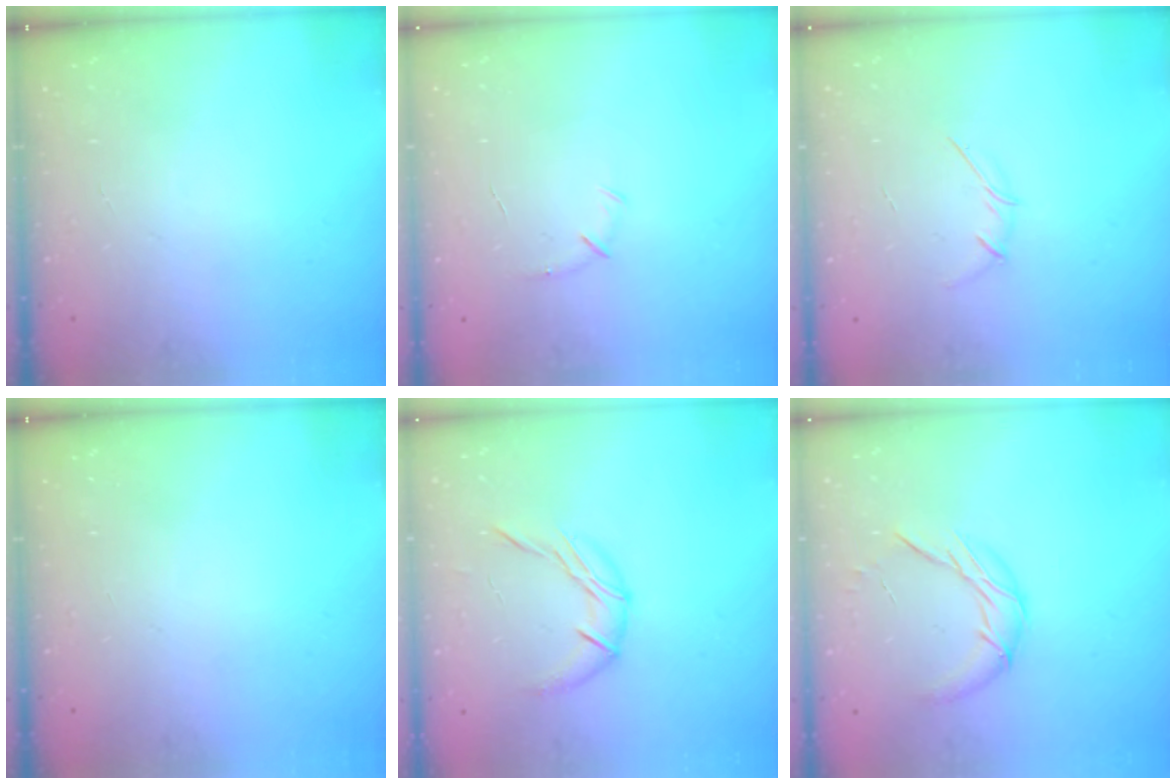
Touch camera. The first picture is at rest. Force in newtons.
{"total": 4.7, "press": 4.5, "slide": 1.2}
{"total": 3.3, "press": 3.1, "slide": 0.9}
{"total": 0.0}
{"total": 8.4, "press": 8.4, "slide": 0.1}
{"total": 8.7, "press": 8.7, "slide": 0.3}